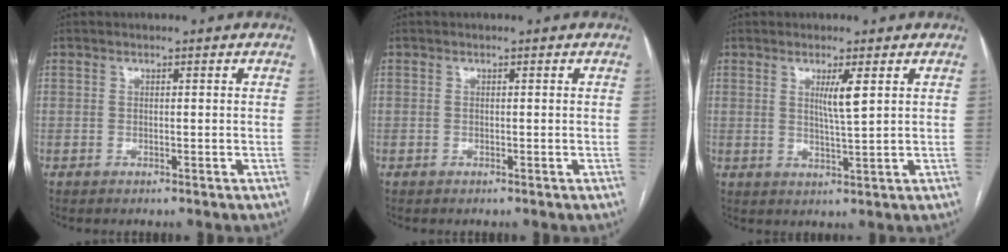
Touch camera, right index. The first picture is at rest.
{"total": 0.0}
{"total": 3.7, "force": [1.4, -0.3, 3.4], "torque": [-0.065, -0.008, 0.025]}